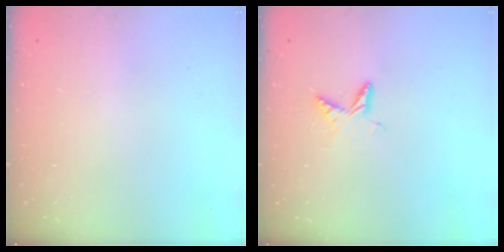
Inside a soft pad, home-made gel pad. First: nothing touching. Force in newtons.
{"total": 6.2, "press": 6.2, "slide": 0.6}